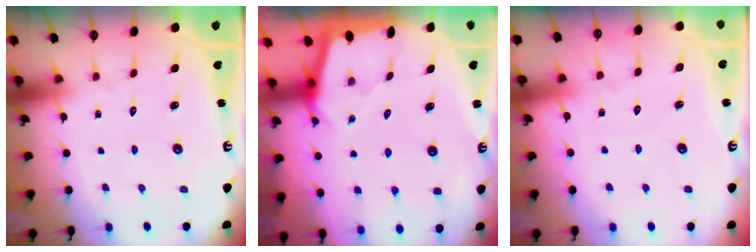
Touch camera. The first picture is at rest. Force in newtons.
{"total": 2.2, "press": 2.2, "slide": 0.3}
{"total": 2.5, "press": 2.5, "slide": 0.5}